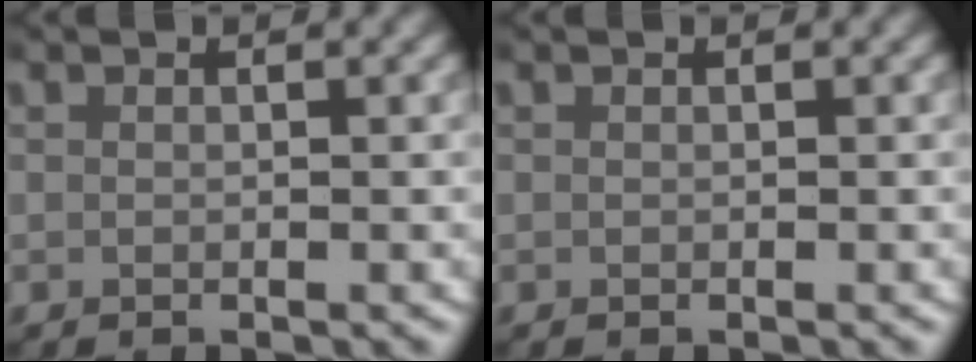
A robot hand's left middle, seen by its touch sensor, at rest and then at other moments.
{"total": 0.0}